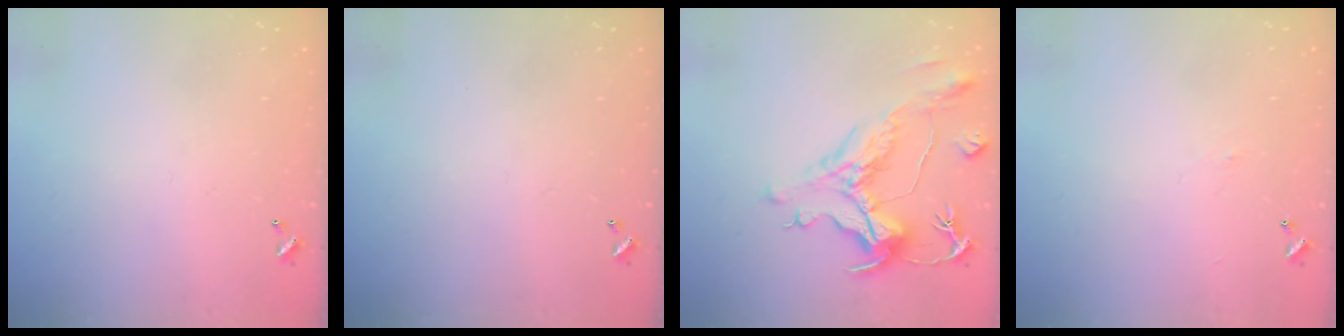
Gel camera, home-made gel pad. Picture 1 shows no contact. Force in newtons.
{"total": 0.0}
{"total": 1.9, "press": 0.8, "slide": 1.7}
{"total": 1.8, "press": 1.7, "slide": 0.6}